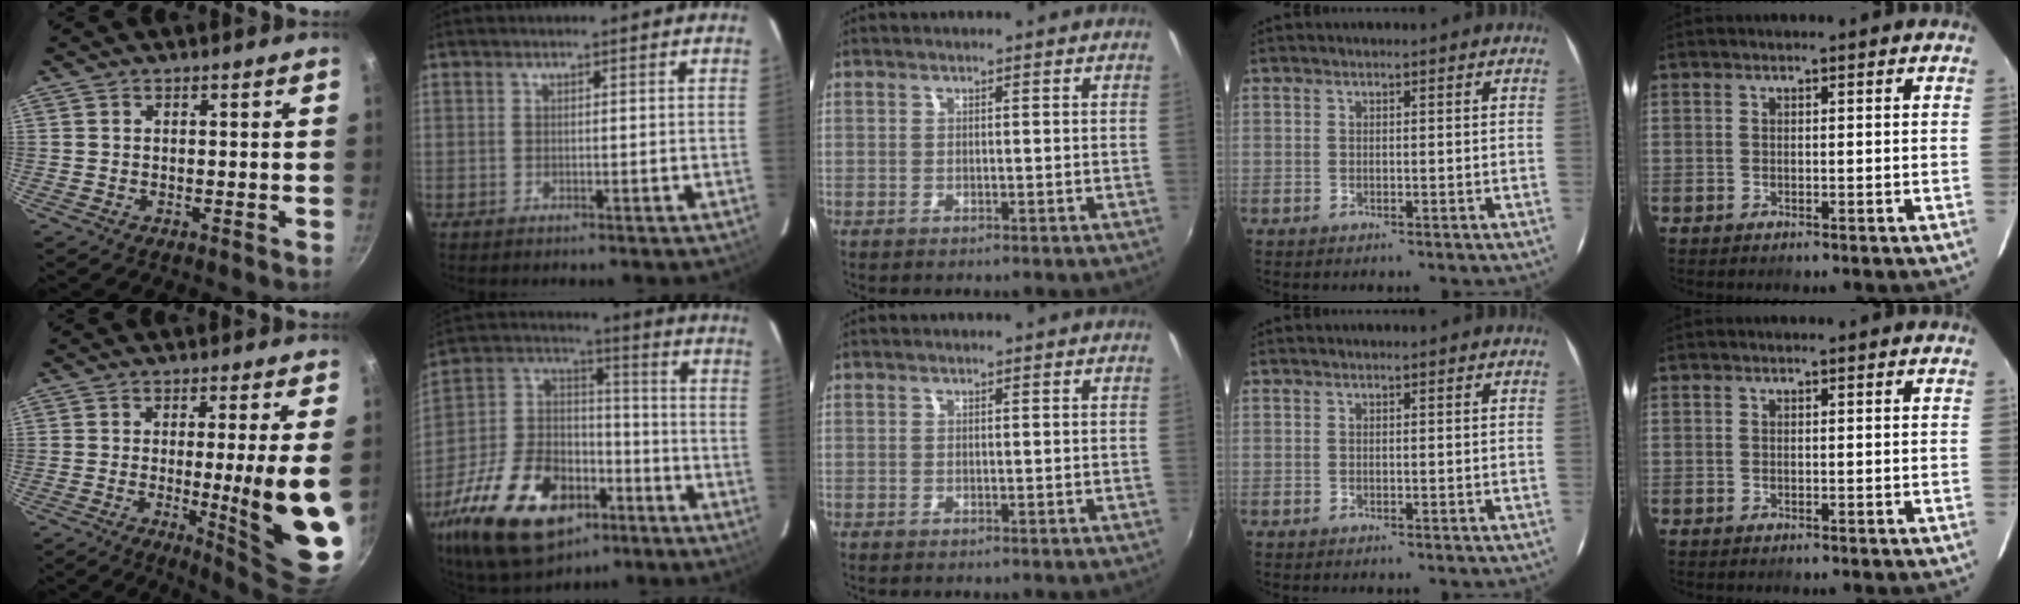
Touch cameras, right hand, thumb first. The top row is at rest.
{"thumb": {"total": 15.1, "force": [-1.3, 1.2, 15.0], "torque": [-0.206, -0.023, -0.009]}, "index": {"total": 25.1, "force": [-13.7, 14.5, 15.2], "torque": [-0.322, 0.009, -0.222]}}